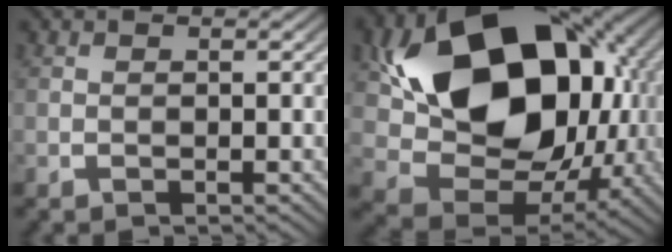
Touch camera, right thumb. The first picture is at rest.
{"total": 23.1, "force": [2.2, 15.2, 17.2], "torque": [-0.328, -0.042, 0.049]}